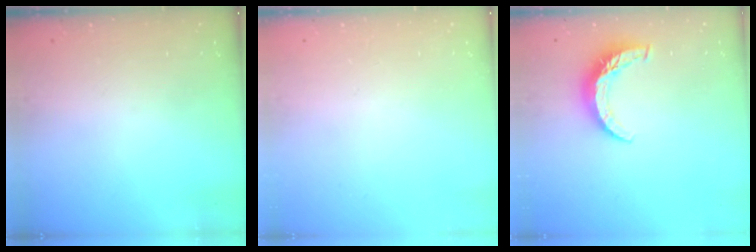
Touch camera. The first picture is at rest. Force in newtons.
{"total": 0.0}
{"total": 8.6, "press": 8.5, "slide": 0.8}